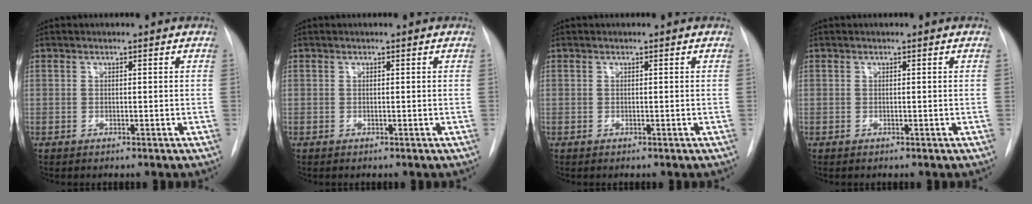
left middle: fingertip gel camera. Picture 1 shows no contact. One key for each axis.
{"total": 0.0}
{"total": 0.0}
{"total": 0.0}